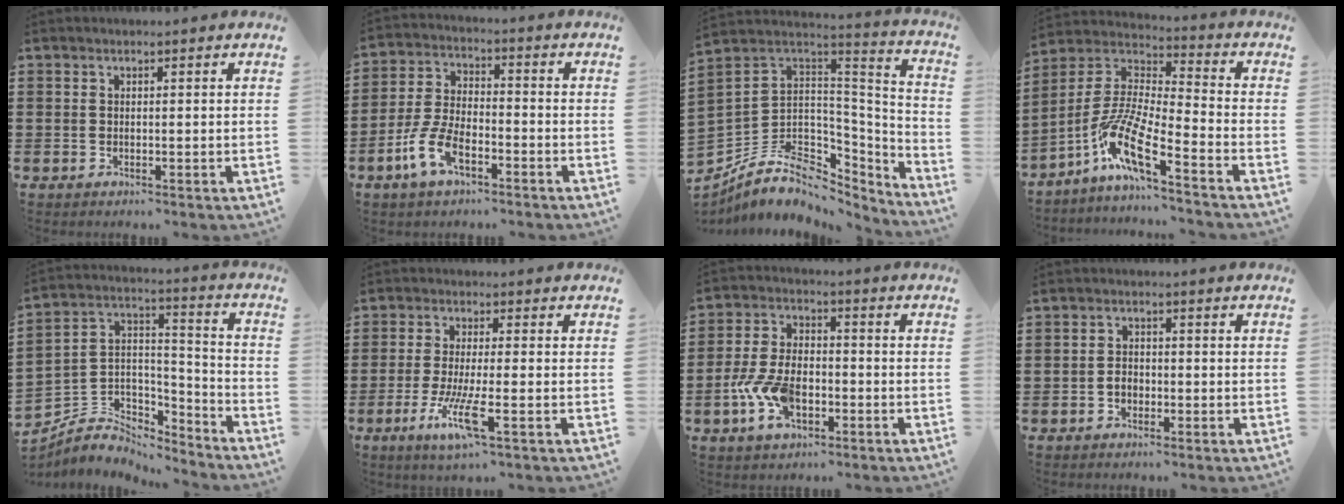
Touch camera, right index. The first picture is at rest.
{"total": 7.3, "force": [-4.0, 3.3, 5.1], "torque": [-0.132, -0.002, -0.082]}
{"total": 9.1, "force": [-4.5, 6.4, 4.6], "torque": [-0.114, -0.001, -0.079]}
{"total": 10.4, "force": [-7.2, 1.1, 7.4], "torque": [-0.178, -0.020, -0.150]}
{"total": 5.1, "force": [-4.2, 2.9, 0.4], "torque": [-0.027, -0.008, -0.085]}
{"total": 7.4, "force": [-3.0, 0.6, 6.7], "torque": [-0.142, -0.023, -0.058]}
{"total": 8.2, "force": [-2.9, 4.5, 6.2], "torque": [-0.152, -0.003, -0.058]}
{"total": 1.9, "force": [-0.8, 1.4, 1.1], "torque": [-0.024, 0.000, -0.016]}